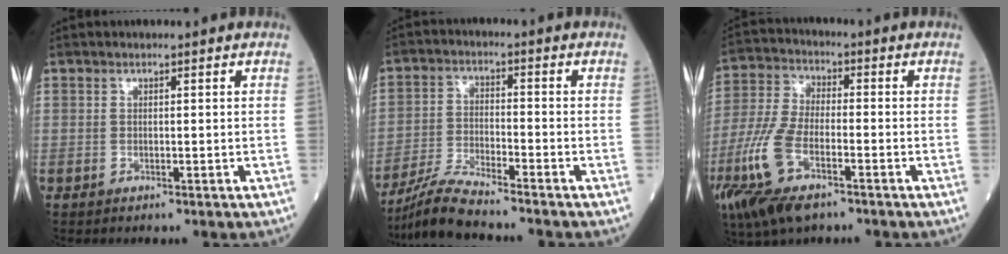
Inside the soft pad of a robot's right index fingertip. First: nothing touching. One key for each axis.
{"total": 7.1, "fx": -6.6, "fy": -0.7, "fz": 2.6, "tx": -0.060, "ty": -0.020, "tz": -0.128}
{"total": 12.1, "fx": -5.6, "fy": 4.1, "fz": 9.9, "tx": -0.227, "ty": -0.019, "tz": -0.107}